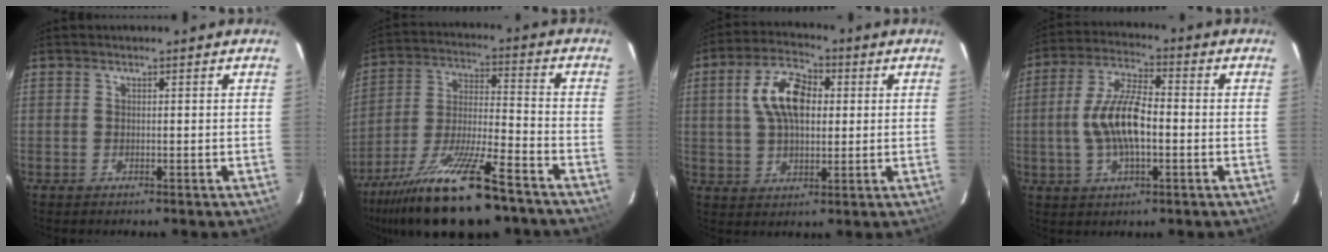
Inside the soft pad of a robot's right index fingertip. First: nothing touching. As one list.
[{"total": 20.2, "force": [-14.9, 4.2, 13.0], "torque": [-0.255, -0.032, -0.253]}, {"total": 11.2, "force": [2.2, 6.4, 9.0], "torque": [-0.173, 0.025, 0.039]}, {"total": 11.2, "force": [-1.5, 4.3, 10.2], "torque": [-0.209, 0.009, -0.029]}]